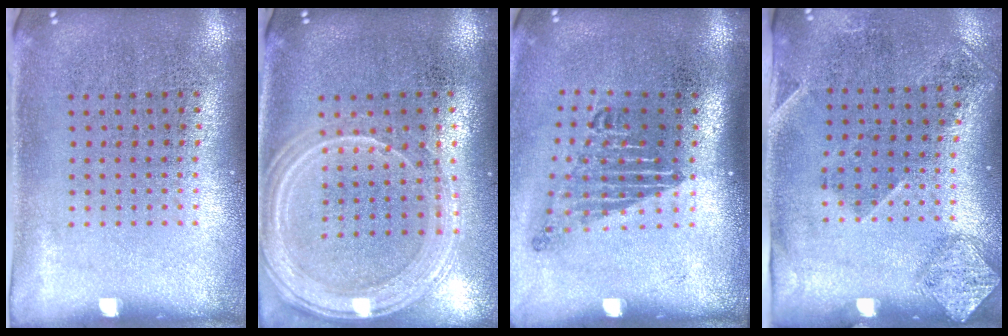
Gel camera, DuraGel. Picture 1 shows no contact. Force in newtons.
{"total": 1.4, "press": 1.4, "slide": 0.2}
{"total": 1.7, "press": 1.2, "slide": 1.3}
{"total": 1.7, "press": 1.1, "slide": 1.3}